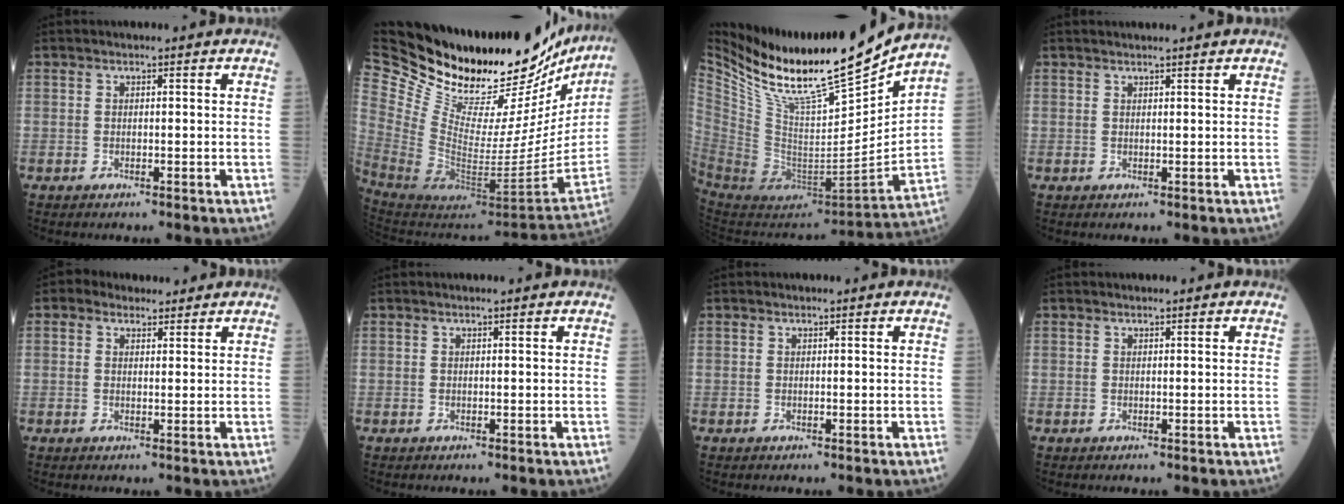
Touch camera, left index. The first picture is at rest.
{"total": 41.8, "force": [35.4, 12.2, 18.6], "torque": [-0.350, -0.093, 0.515]}
{"total": 25.2, "force": [21.3, 2.3, 13.2], "torque": [-0.241, -0.057, 0.371]}
{"total": 3.1, "force": [2.9, -0.1, 1.0], "torque": [-0.012, 0.019, 0.041]}
{"total": 3.5, "force": [2.7, 2.1, 0.8], "torque": [-0.011, 0.021, 0.042]}
{"total": 1.0, "force": [0.9, -0.1, 0.4], "torque": [-0.003, 0.008, 0.016]}
{"total": 0.0}
{"total": 0.5, "force": [0.5, 0.0, 0.0], "torque": [-0.005, 0.001, 0.009]}